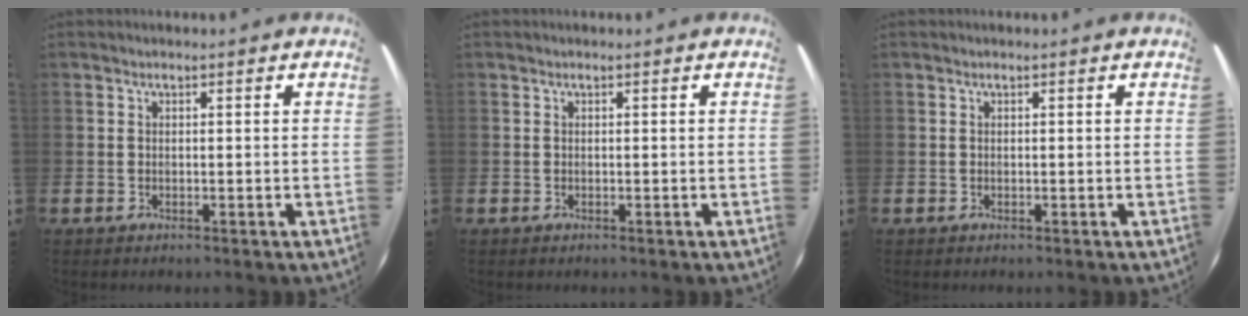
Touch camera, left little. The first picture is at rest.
{"total": 0.0}
{"total": 0.0}